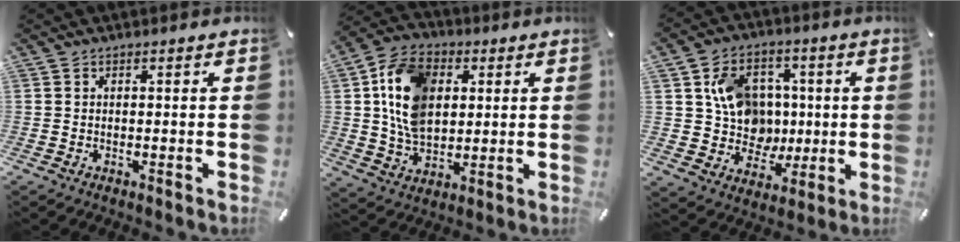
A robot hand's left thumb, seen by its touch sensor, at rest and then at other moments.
{"total": 14.6, "force": [3.0, 10.8, 9.3], "torque": [-0.195, 0.015, 0.058]}
{"total": 13.1, "force": [2.4, 12.0, 4.7], "torque": [-0.077, -0.001, 0.061]}